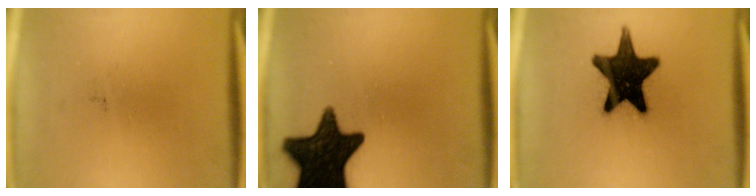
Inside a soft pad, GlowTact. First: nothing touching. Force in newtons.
{"total": 16.5}
{"total": 18.2}